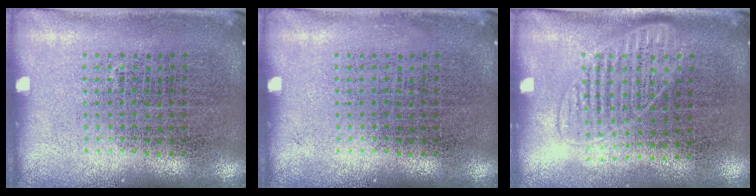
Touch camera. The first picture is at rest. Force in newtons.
{"total": 0.0}
{"total": 1.4, "press": 1.3, "slide": 0.6}